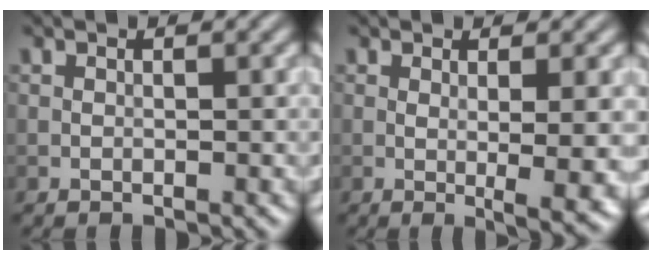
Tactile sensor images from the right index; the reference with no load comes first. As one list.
[{"total": 5.0, "force": [-0.1, 1.0, 4.9], "torque": [-0.069, -0.011, 0.003]}]